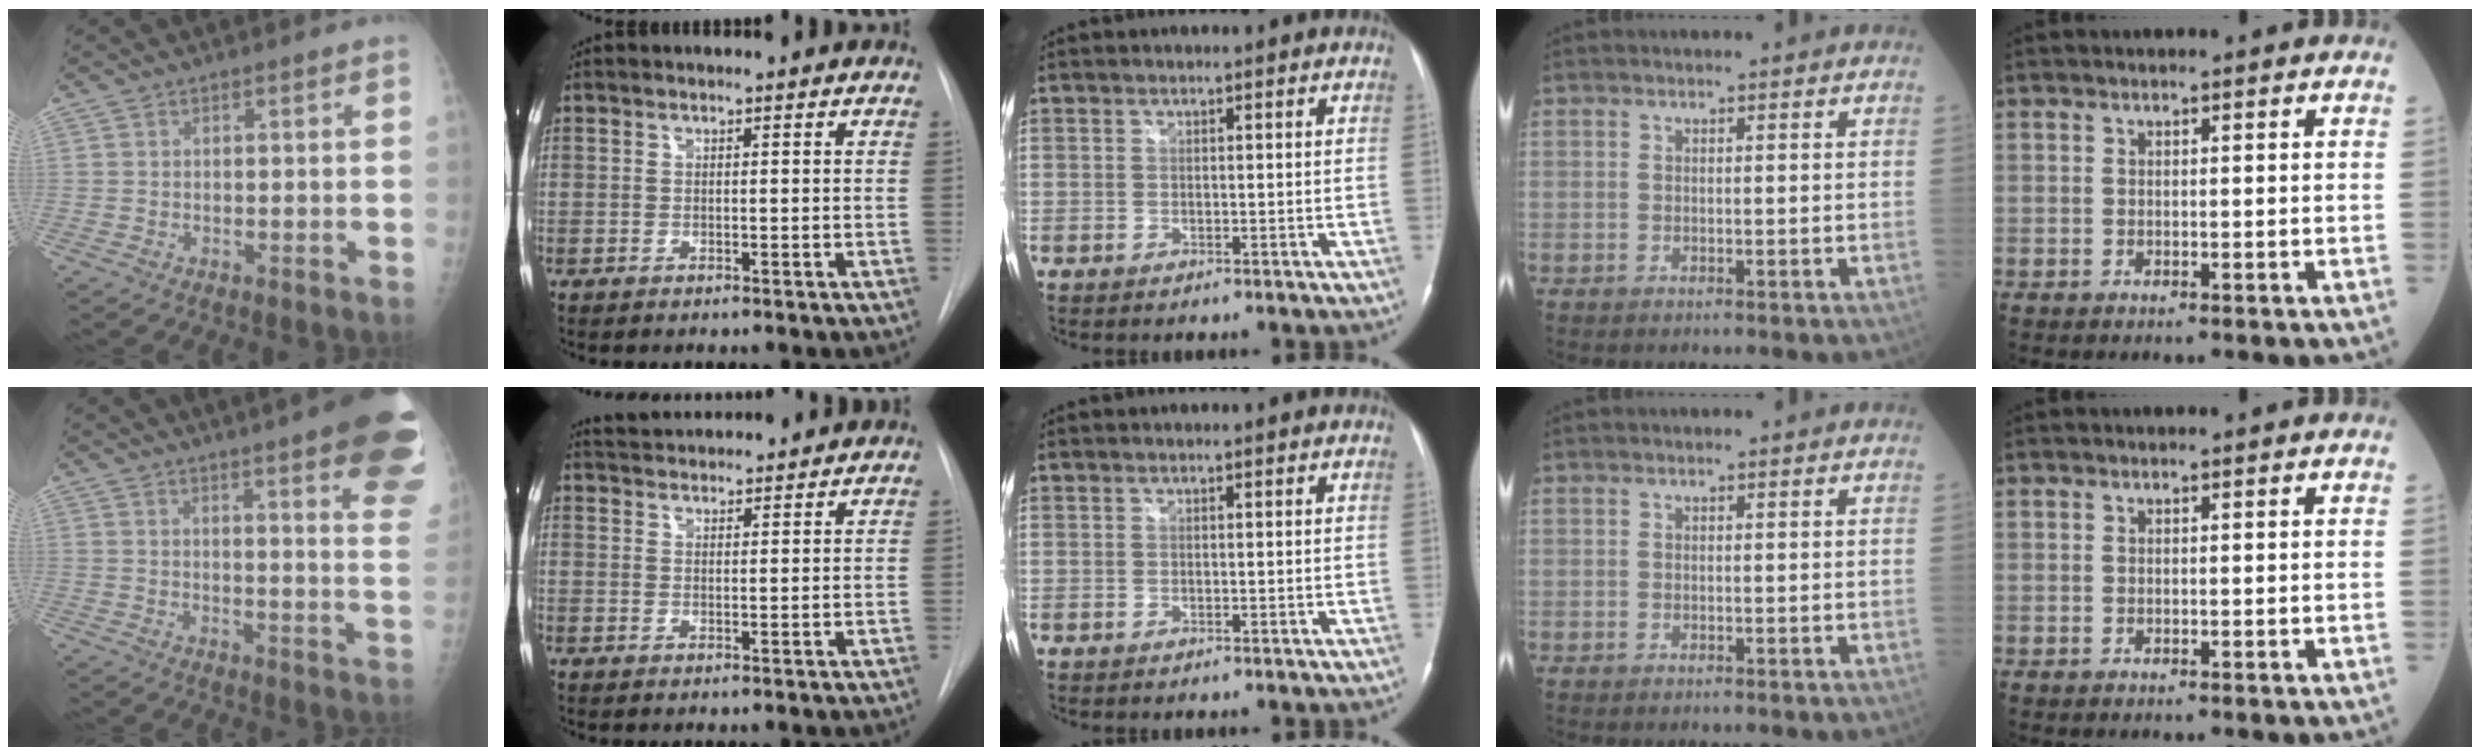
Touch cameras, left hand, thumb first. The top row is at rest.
{"thumb": {"total": 22.9, "force": [14.7, 3.5, 17.2], "torque": [-0.166, -0.055, 0.169]}, "index": {"total": 9.3, "force": [8.9, 1.3, 2.4], "torque": [-0.043, 0.029, 0.130]}}